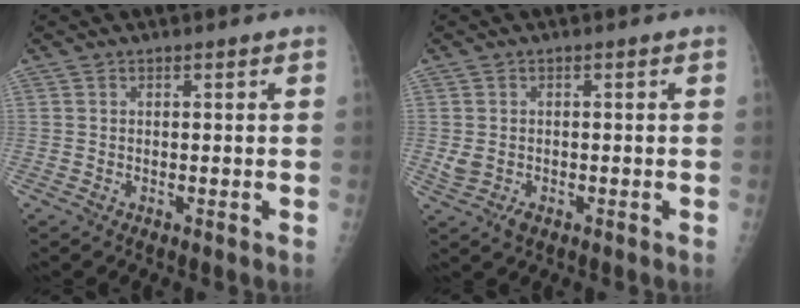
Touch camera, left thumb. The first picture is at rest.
{"total": 2.8, "force": [-0.7, 2.0, 1.8], "torque": [-0.036, 0.005, -0.003]}